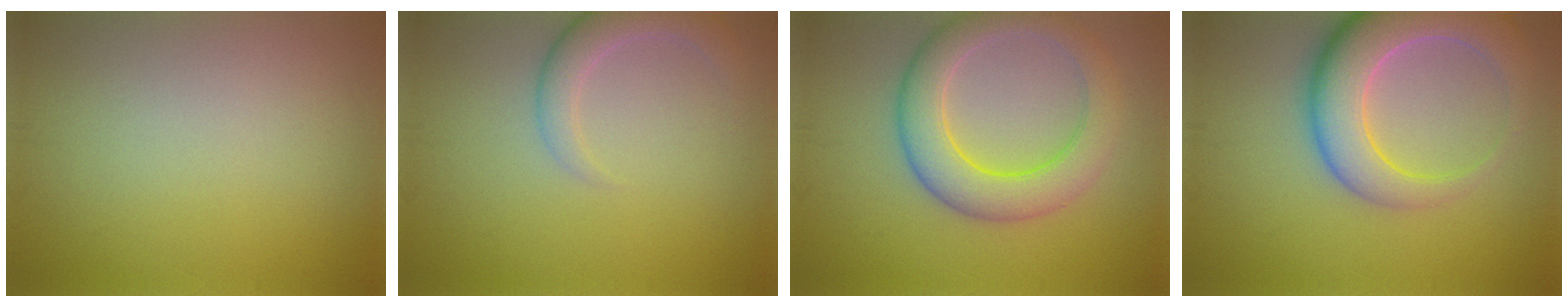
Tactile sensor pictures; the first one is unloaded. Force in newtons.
{"total": 3.3, "press": 3.3, "slide": 0.4}
{"total": 6.5, "press": 6.4, "slide": 0.4}
{"total": 8.8, "press": 8.8, "slide": 0.7}